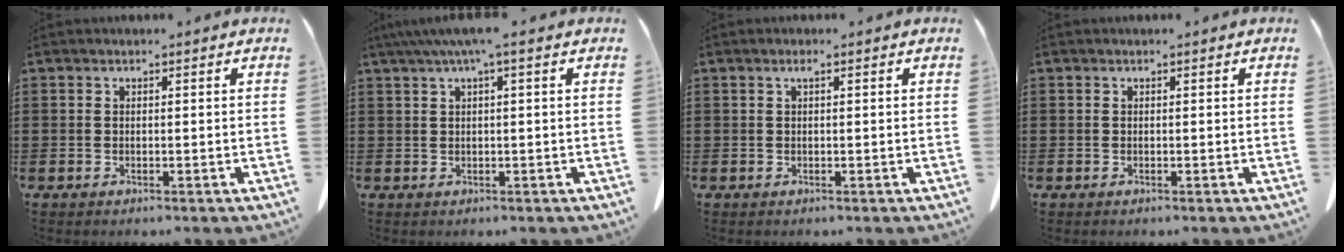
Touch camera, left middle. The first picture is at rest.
{"total": 2.7, "force": [0.7, 0.1, 2.6], "torque": [-0.049, -0.002, 0.014]}
{"total": 0.9, "force": [0.3, 0.1, 0.8], "torque": [-0.016, 0.001, 0.005]}
{"total": 0.0}